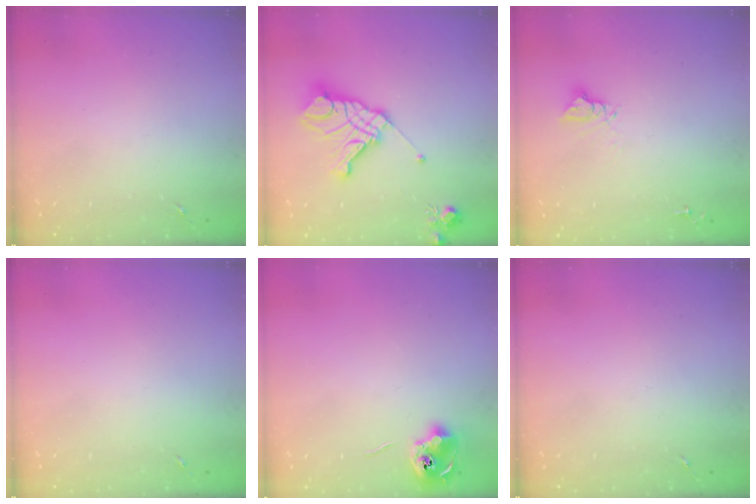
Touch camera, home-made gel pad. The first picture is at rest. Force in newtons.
{"total": 17.5, "press": 17.4, "slide": 2.0}
{"total": 6.2, "press": 6.2, "slide": 0.3}
{"total": 0.0}
{"total": 8.8, "press": 8.8, "slide": 0.1}
{"total": 0.0}